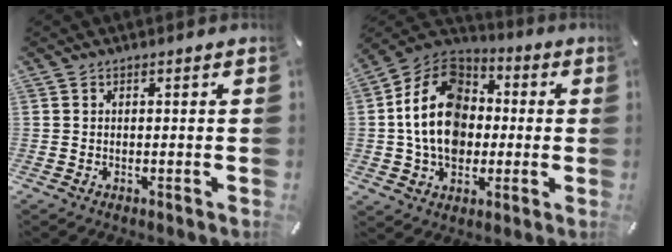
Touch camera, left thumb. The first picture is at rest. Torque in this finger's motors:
{"motor_torque": [1.63, 1.50, 0.98, -0.51, 0.75]}